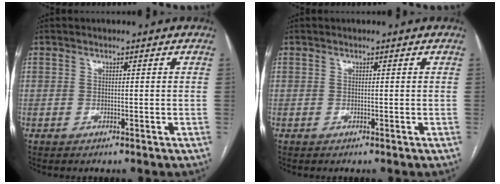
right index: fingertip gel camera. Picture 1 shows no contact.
{"total": 0.0}